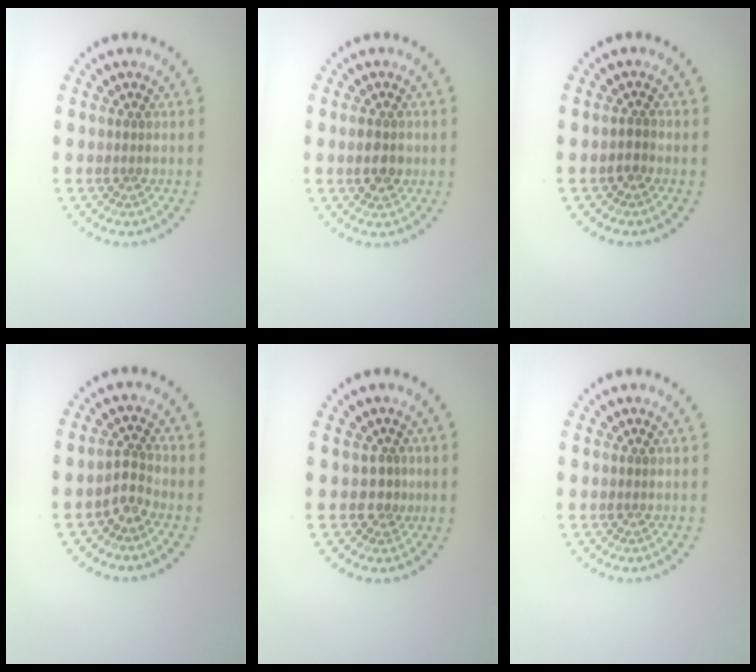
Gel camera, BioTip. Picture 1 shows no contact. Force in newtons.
{"total": 2.7, "press": 2.7, "slide": 0.1}
{"total": 1.0, "press": 0.9, "slide": 0.4}
{"total": 1.7, "press": 1.2, "slide": 1.2}
{"total": 1.6, "press": 1.3, "slide": 1.0}
{"total": 0.0}